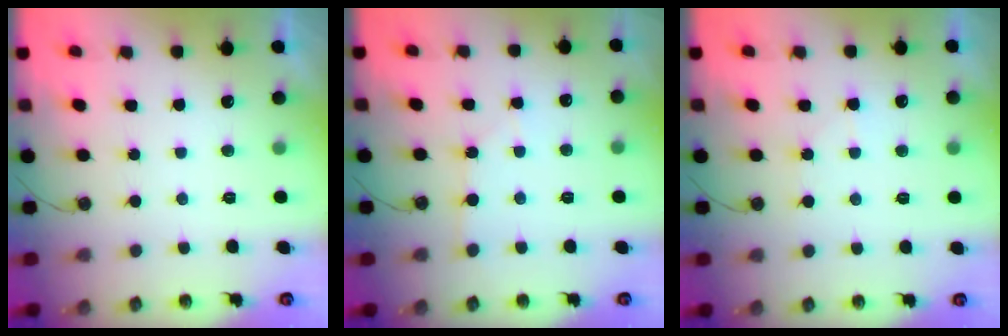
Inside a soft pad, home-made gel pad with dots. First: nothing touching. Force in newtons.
{"total": 2.3, "press": 2.3, "slide": 0.4}
{"total": 5.2, "press": 5.2, "slide": 0.7}